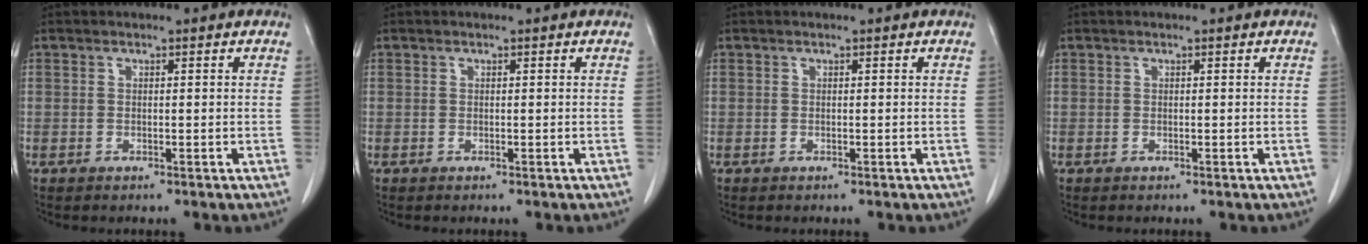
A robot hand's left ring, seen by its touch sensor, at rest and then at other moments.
{"total": 0.0}
{"total": 0.0}
{"total": 0.0}